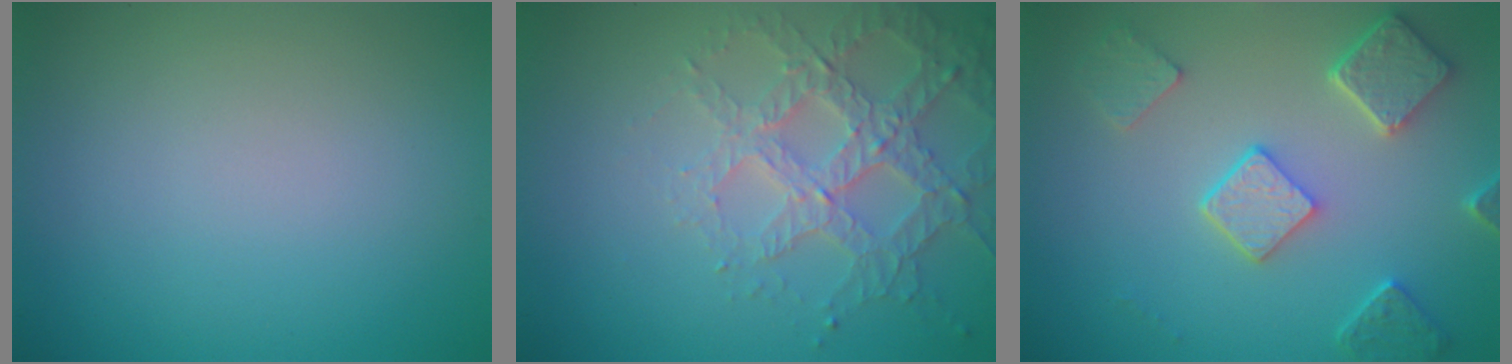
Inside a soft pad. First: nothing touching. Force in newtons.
{"total": 4.1, "press": 3.5, "slide": 2.0}
{"total": 4.9, "press": 4.0, "slide": 2.9}